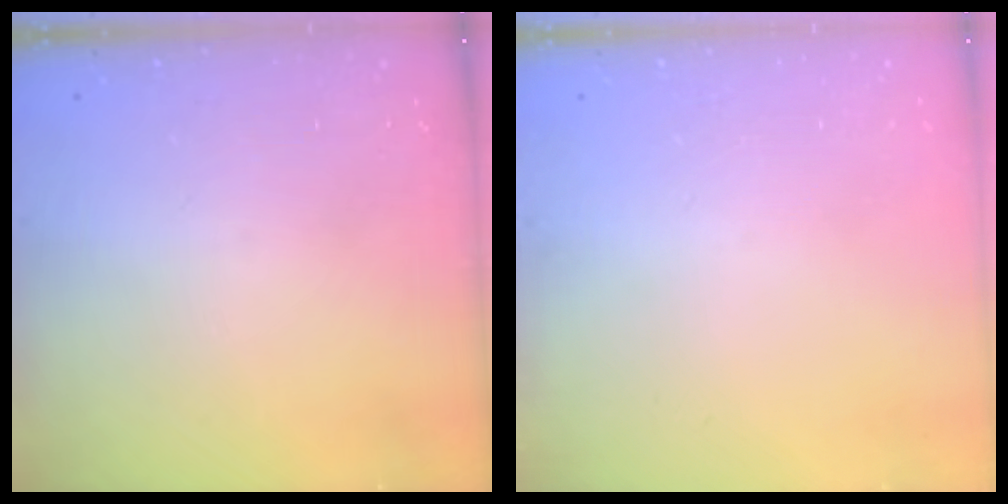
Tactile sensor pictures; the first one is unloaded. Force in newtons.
{"total": 0.0}